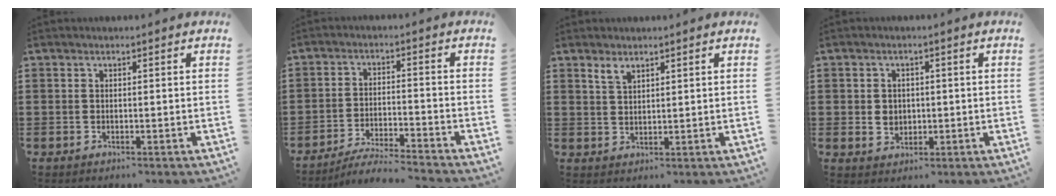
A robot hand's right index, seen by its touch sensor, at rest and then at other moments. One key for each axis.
{"total": 5.1, "fx": -4.9, "fy": -0.3, "fz": 1.3, "tx": -0.038, "ty": -0.012, "tz": -0.101}
{"total": 2.0, "fx": 1.6, "fy": 0.7, "fz": 1.0, "tx": -0.024, "ty": -0.001, "tz": 0.031}
{"total": 2.4, "fx": 0.1, "fy": 2.3, "fz": 0.8, "tx": -0.023, "ty": 0.009, "tz": -0.002}